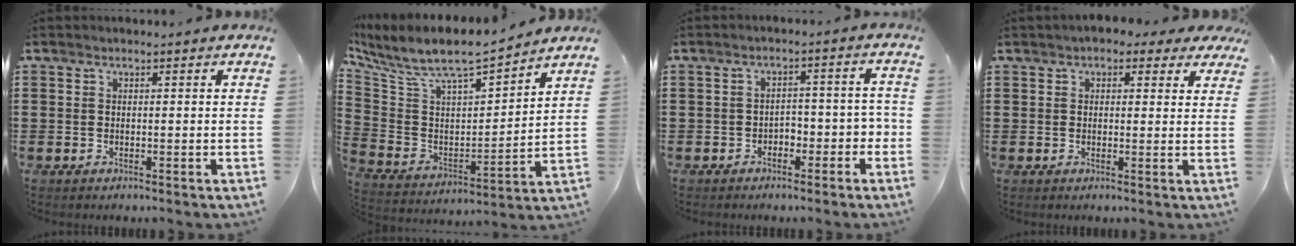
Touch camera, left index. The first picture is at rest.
{"total": 7.4, "force": [6.2, 2.0, 3.5], "torque": [-0.099, -0.052, 0.102]}
{"total": 3.4, "force": [-2.4, 1.8, 1.5], "torque": [-0.029, 0.008, -0.052]}
{"total": 2.6, "force": [1.8, 1.4, 1.3], "torque": [-0.024, 0.005, 0.030]}